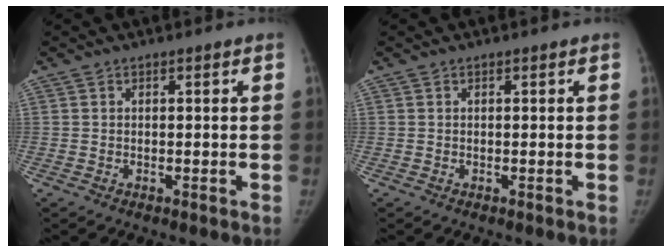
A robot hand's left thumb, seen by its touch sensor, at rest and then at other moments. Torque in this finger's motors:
{"motor_torque": [0.00, 0.00, 0.19, -0.17, 0.00]}